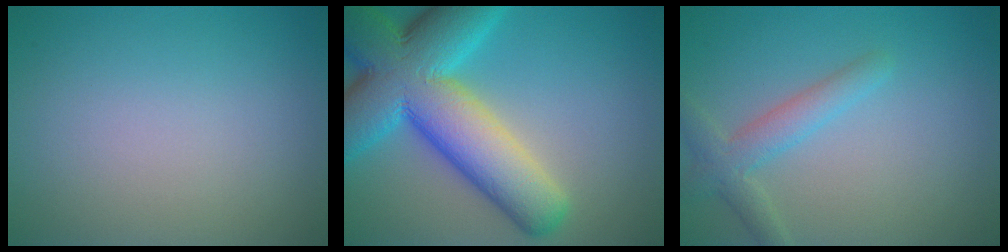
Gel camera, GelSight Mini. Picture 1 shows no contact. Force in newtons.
{"total": 13.8, "press": 13.8, "slide": 0.6}
{"total": 2.8, "press": 2.8, "slide": 0.1}